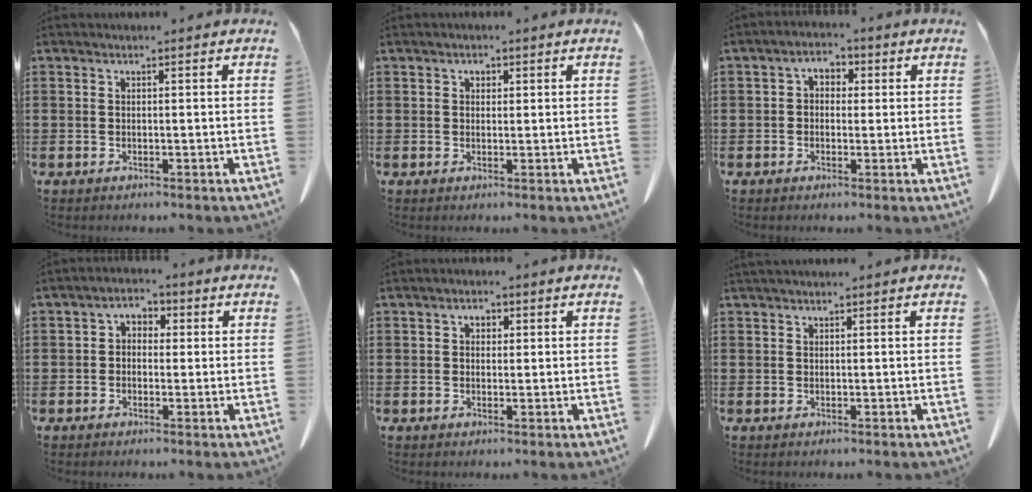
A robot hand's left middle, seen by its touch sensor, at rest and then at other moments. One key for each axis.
{"total": 1.3, "fx": 0.6, "fy": 0.9, "fz": 0.7, "tx": -0.017, "ty": 0.004, "tz": 0.012}
{"total": 2.3, "fx": 0.1, "fy": 1.7, "fz": 1.6, "tx": -0.037, "ty": 0.011, "tz": -0.004}
{"total": 2.2, "fx": -0.5, "fy": 1.7, "fz": 1.4, "tx": -0.034, "ty": 0.009, "tz": -0.014}
{"total": 1.7, "fx": 0.5, "fy": 1.2, "fz": 1.1, "tx": -0.025, "ty": 0.006, "tz": 0.007}
{"total": 0.5, "fx": 0.5, "fy": 0.0, "fz": 0.2, "tx": -0.006, "ty": -0.002, "tz": 0.011}